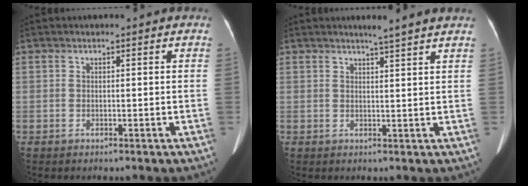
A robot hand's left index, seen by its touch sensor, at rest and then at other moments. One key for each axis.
{"total": 3.8, "fx": 3.2, "fy": -0.7, "fz": 1.8, "tx": -0.027, "ty": 0.001, "tz": 0.041}